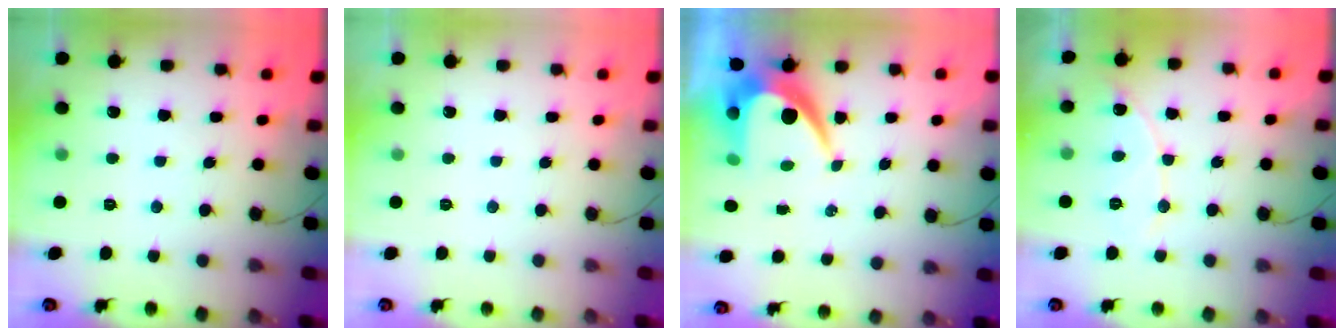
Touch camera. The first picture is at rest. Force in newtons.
{"total": 0.0}
{"total": 9.2, "press": 9.2, "slide": 0.4}
{"total": 8.0, "press": 7.9, "slide": 0.7}